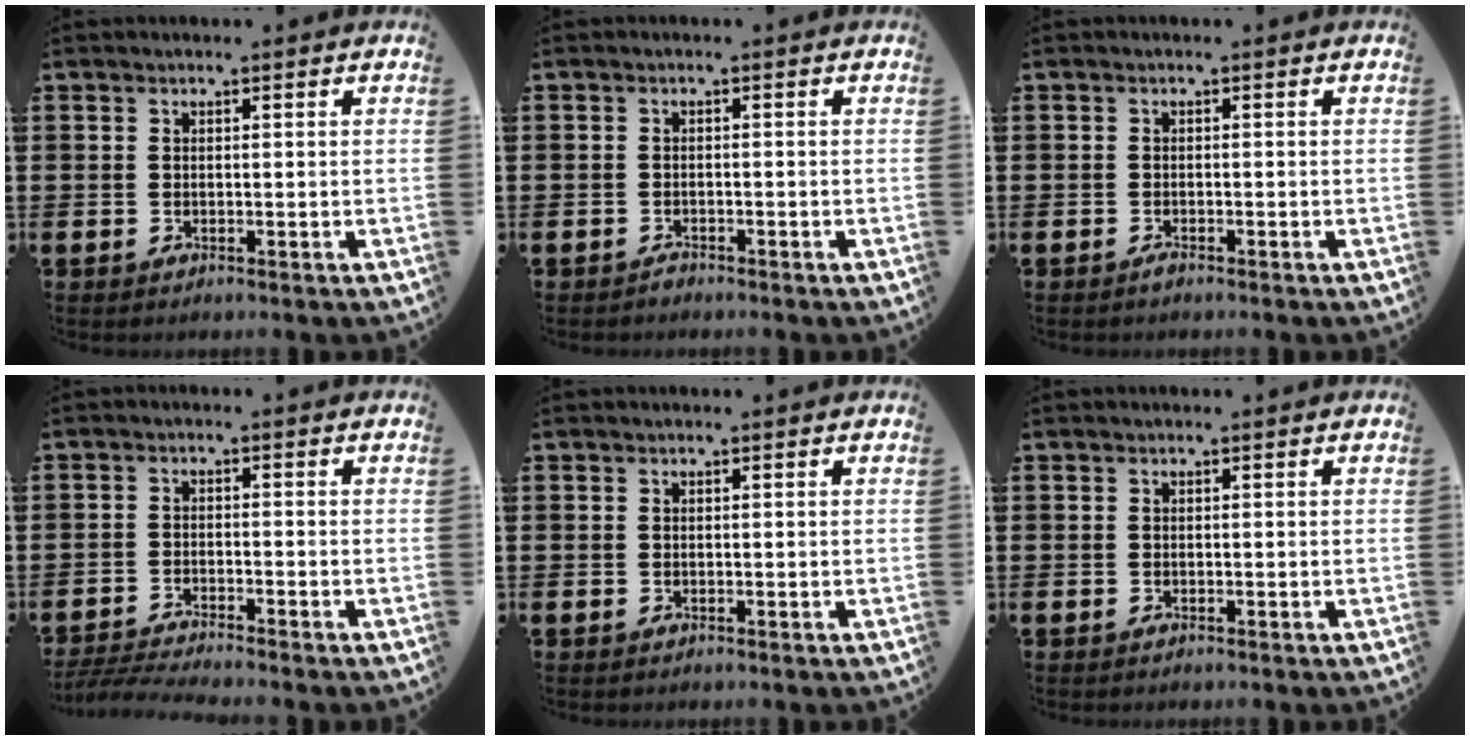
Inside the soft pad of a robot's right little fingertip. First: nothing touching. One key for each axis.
{"total": 0.7, "fx": -0.7, "fy": 0.1, "fz": 0.0, "tx": -0.001, "ty": -0.001, "tz": -0.015}
{"total": 0.6, "fx": -0.5, "fy": 0.1, "fz": 0.4, "tx": -0.008, "ty": -0.003, "tz": -0.010}
{"total": 2.8, "fx": -2.6, "fy": -0.1, "fz": 0.8, "tx": -0.011, "ty": -0.001, "tz": -0.052}
{"total": 0.0}
{"total": 0.0}